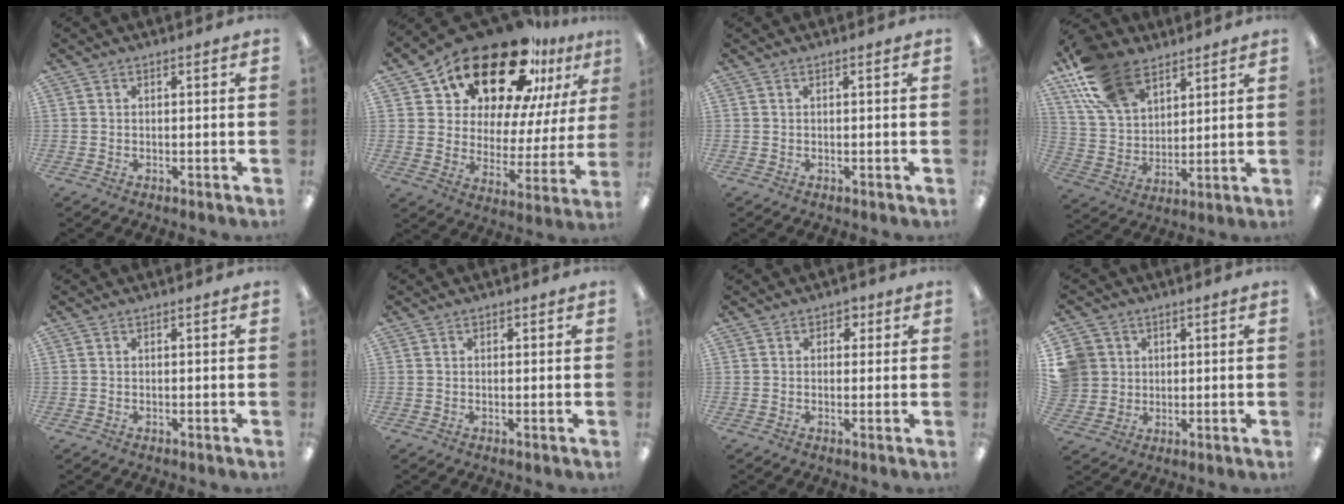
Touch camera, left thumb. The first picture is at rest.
{"total": 24.4, "force": [18.6, 10.3, 12.0], "torque": [-0.199, -0.131, 0.321]}
{"total": 0.0}
{"total": 18.0, "force": [11.0, 10.7, 9.4], "torque": [-0.194, -0.025, 0.213]}
{"total": 0.0}
{"total": 0.6, "force": [0.1, 0.6, 0.0], "torque": [0.000, 0.003, 0.002]}
{"total": 2.5, "force": [0.8, 2.2, 0.9], "torque": [-0.001, 0.002, 0.010]}
{"total": 7.7, "force": [2.1, 7.3, 1.1], "torque": [-0.038, 0.006, 0.047]}